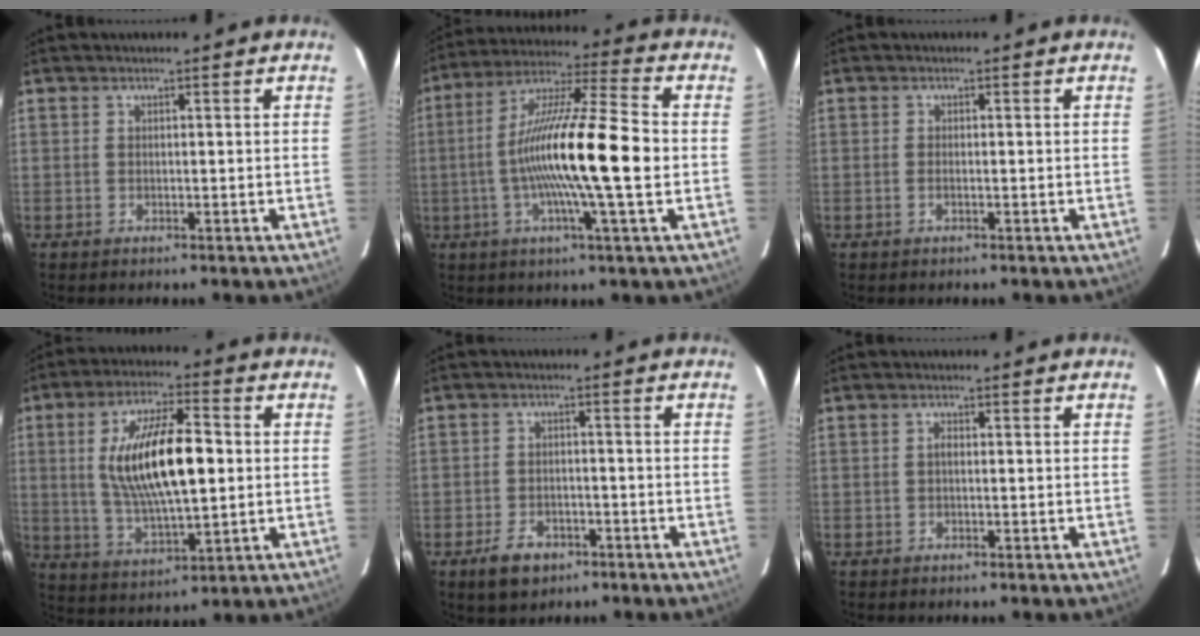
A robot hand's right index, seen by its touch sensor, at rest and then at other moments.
{"total": 18.0, "force": [-1.9, 0.9, 17.9], "torque": [-0.326, 0.005, -0.044]}
{"total": 1.0, "force": [-0.4, 0.4, 0.8], "torque": [-0.020, 0.000, -0.008]}
{"total": 17.0, "force": [1.6, 6.0, 15.9], "torque": [-0.292, 0.005, 0.037]}
{"total": 6.2, "force": [-3.8, 4.0, 2.9], "torque": [-0.075, 0.006, -0.054]}
{"total": 0.8, "force": [-0.1, 0.4, 0.7], "torque": [-0.013, 0.005, -0.003]}